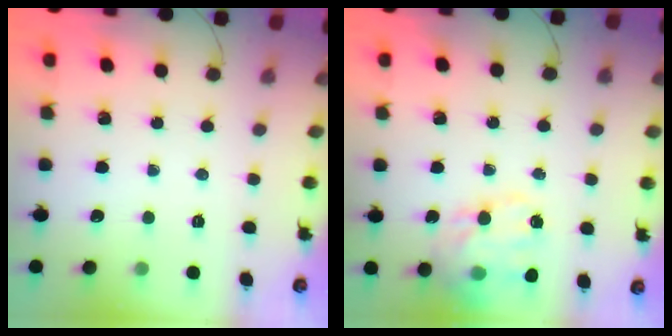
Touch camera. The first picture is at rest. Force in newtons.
{"total": 17.1, "press": 16.8, "slide": 3.4}